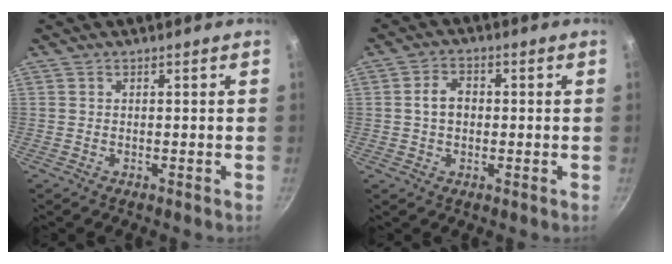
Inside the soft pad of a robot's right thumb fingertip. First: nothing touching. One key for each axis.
{"total": 4.8, "fx": 0.1, "fy": 3.5, "fz": 3.2, "tx": -0.041, "ty": 0.012, "tz": -0.002}